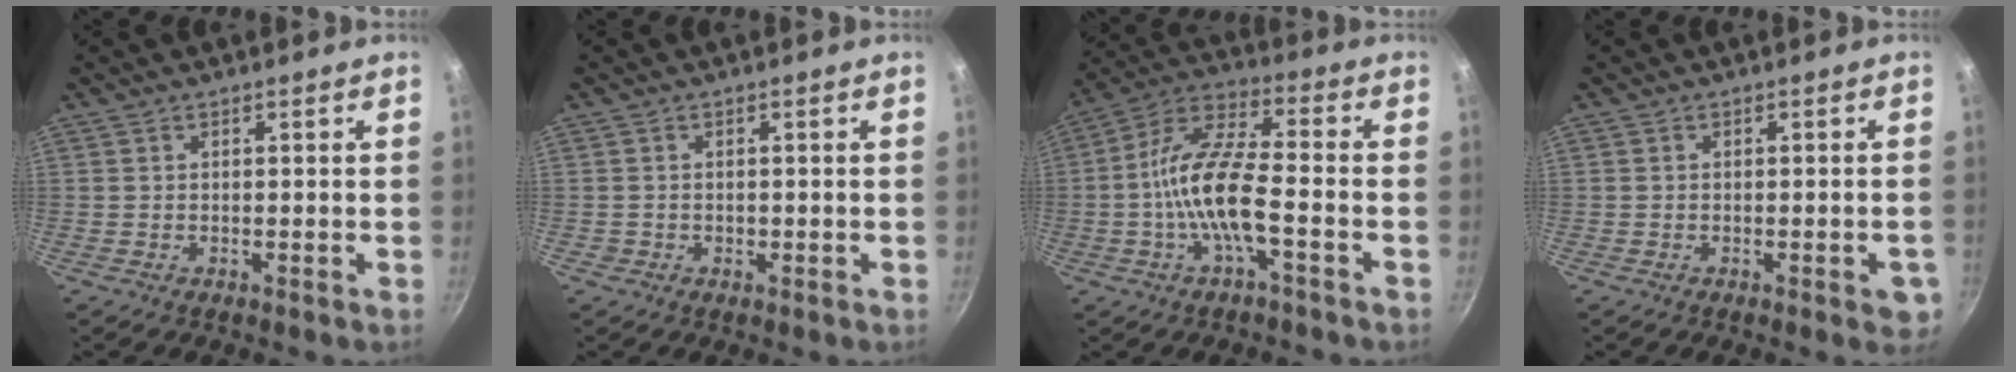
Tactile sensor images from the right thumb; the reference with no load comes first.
{"total": 0.9, "force": [-0.2, 0.8, 0.3], "torque": [-0.001, 0.003, -0.001]}
{"total": 13.3, "force": [-3.5, 4.5, 12.0], "torque": [-0.236, 0.041, -0.082]}
{"total": 3.8, "force": [-1.5, 1.4, 3.2], "torque": [-0.025, 0.004, -0.020]}